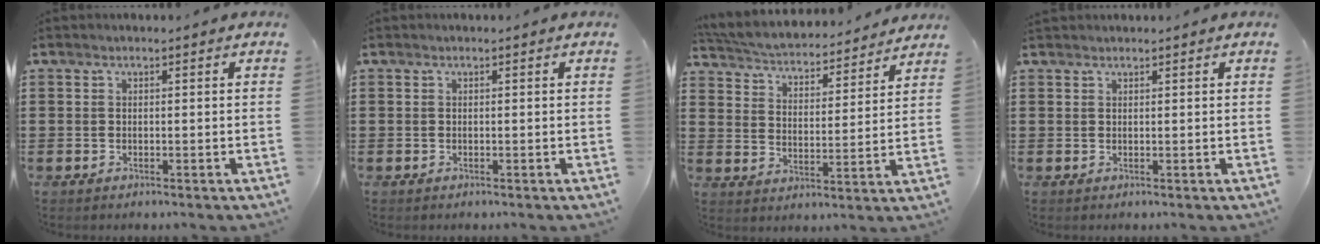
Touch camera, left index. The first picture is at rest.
{"total": 0.0}
{"total": 3.7, "force": [3.6, 0.1, 0.5], "torque": [-0.035, -0.032, 0.055]}
{"total": 0.8, "force": [0.8, 0.0, 0.1], "torque": [-0.004, 0.000, 0.016]}